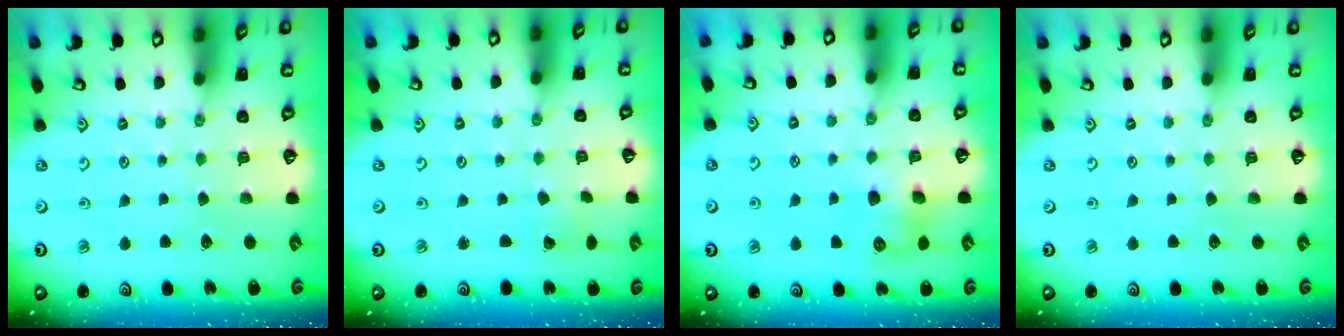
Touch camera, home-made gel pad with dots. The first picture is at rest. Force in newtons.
{"total": 2.7, "press": 2.7, "slide": 0.2}
{"total": 7.8, "press": 7.7, "slide": 0.5}
{"total": 0.0}